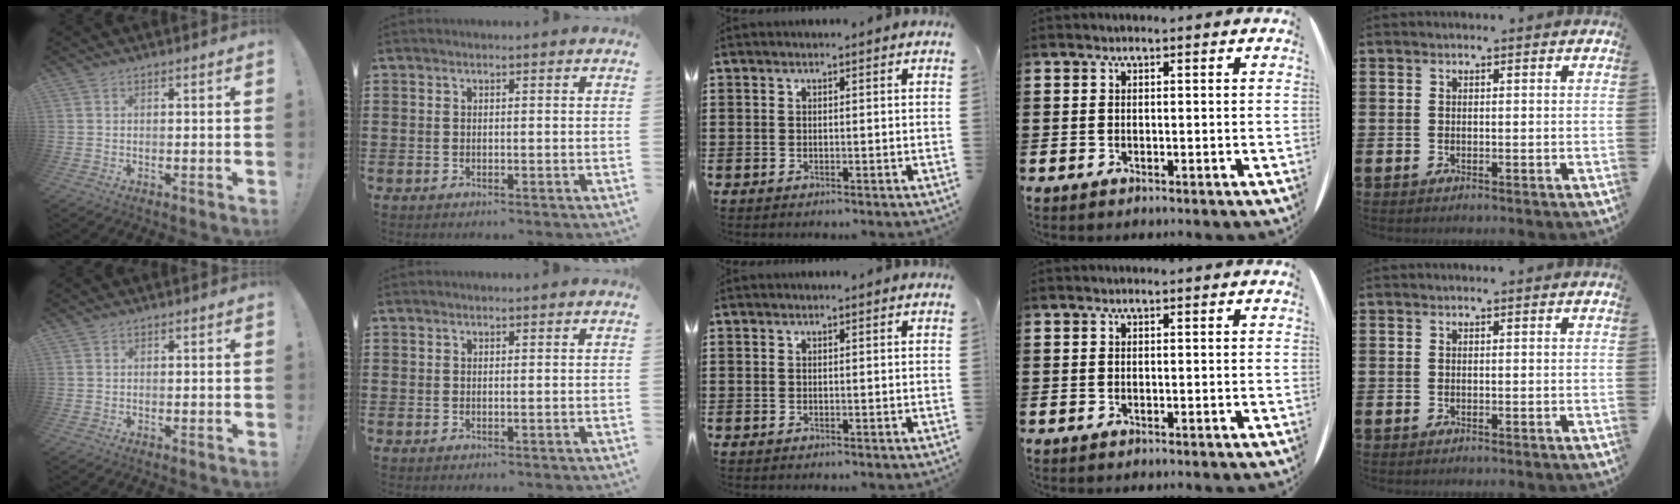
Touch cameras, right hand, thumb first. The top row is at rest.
{"thumb": {"total": 0.5, "force": [0.2, 0.4, -0.2], "torque": [-0.001, 0.002, 0.005]}}